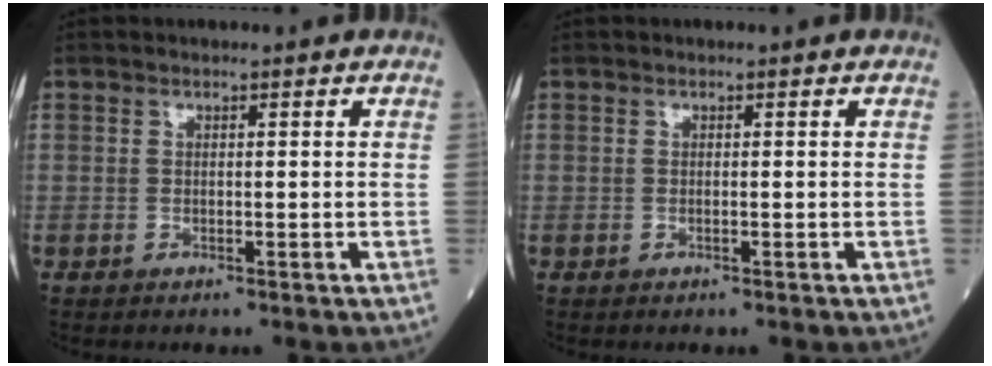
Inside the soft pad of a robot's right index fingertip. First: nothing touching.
{"total": 0.0}